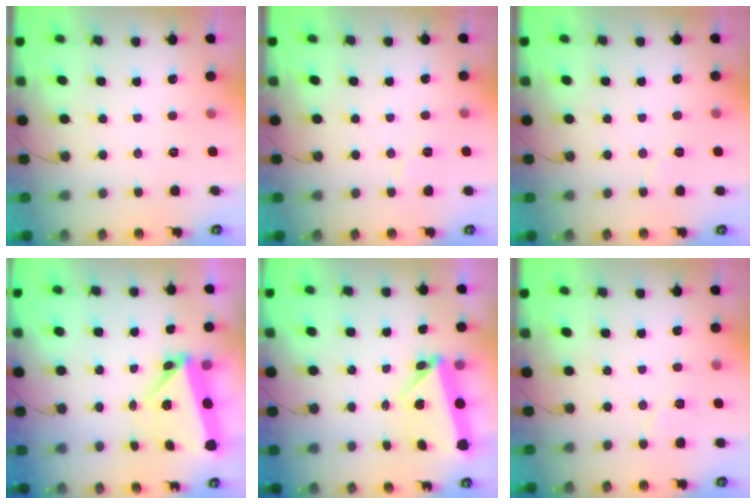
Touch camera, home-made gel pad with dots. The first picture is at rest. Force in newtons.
{"total": 4.2, "press": 4.0, "slide": 1.3}
{"total": 2.9, "press": 2.7, "slide": 1.2}
{"total": 5.9, "press": 5.7, "slide": 1.3}
{"total": 7.7, "press": 7.5, "slide": 1.5}
{"total": 6.1, "press": 5.5, "slide": 2.6}